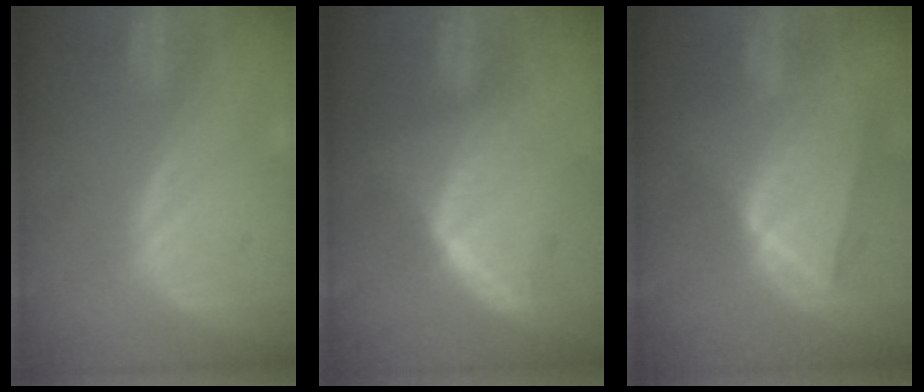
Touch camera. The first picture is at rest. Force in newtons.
{"total": 6.8, "press": 6.0, "slide": 3.1}
{"total": 9.1, "press": 8.2, "slide": 4.1}